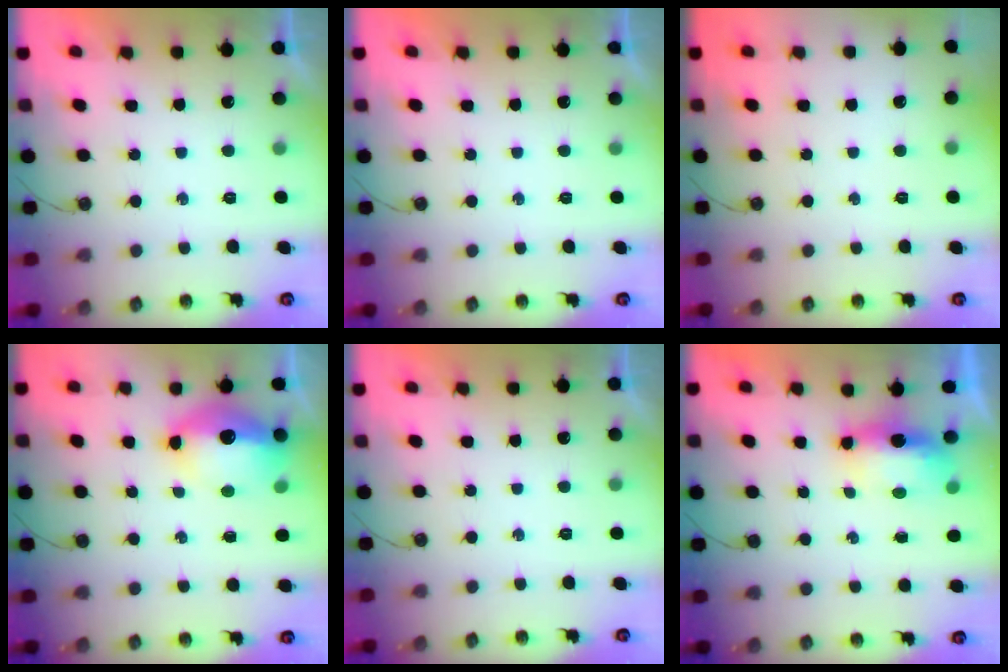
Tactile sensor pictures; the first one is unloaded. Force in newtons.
{"total": 0.0}
{"total": 0.0}
{"total": 14.8, "press": 14.7, "slide": 1.7}
{"total": 0.0}
{"total": 6.3, "press": 6.3, "slide": 0.5}